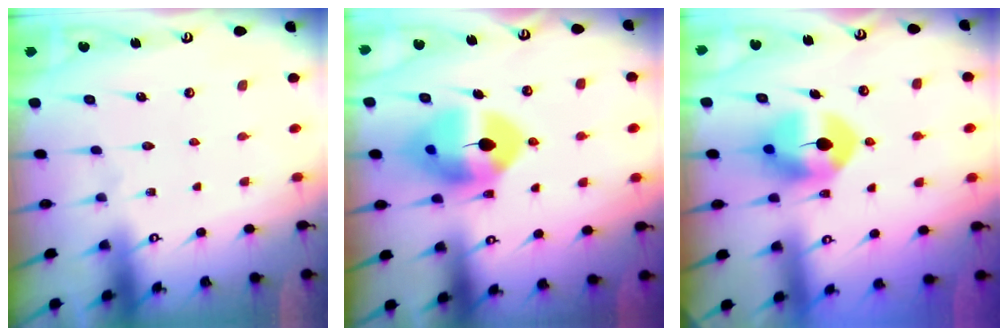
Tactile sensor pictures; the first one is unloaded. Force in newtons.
{"total": 12.8, "press": 12.6, "slide": 1.9}
{"total": 9.2, "press": 9.1, "slide": 1.3}